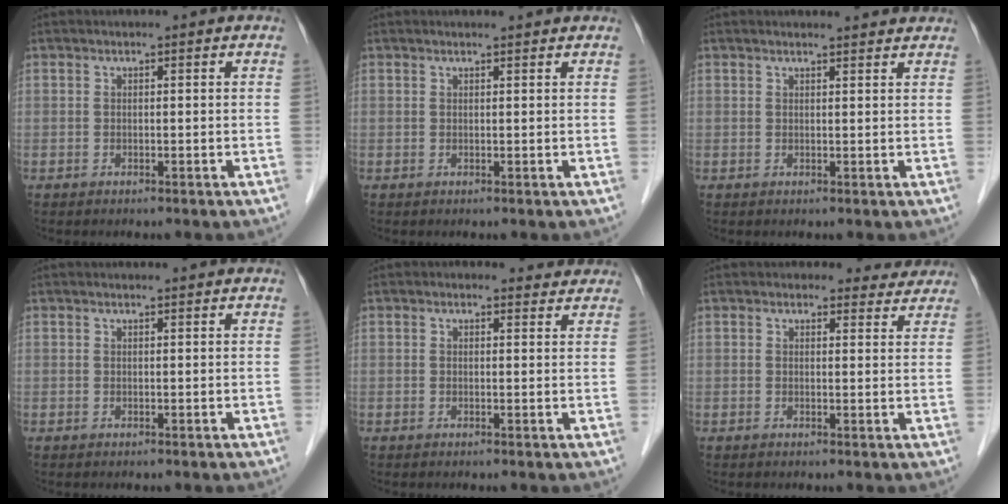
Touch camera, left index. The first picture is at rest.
{"total": 1.8, "force": [1.8, 0.0, 0.4], "torque": [-0.011, 0.008, 0.022]}
{"total": 4.0, "force": [3.9, 0.4, 0.8], "torque": [-0.015, 0.007, 0.039]}
{"total": 1.4, "force": [1.4, 0.0, 0.3], "torque": [-0.011, 0.008, 0.019]}
{"total": 2.5, "force": [2.1, 1.2, 0.2], "torque": [-0.001, 0.005, 0.014]}
{"total": 4.9, "force": [4.5, 1.9, -0.3], "torque": [0.022, -0.006, 0.032]}